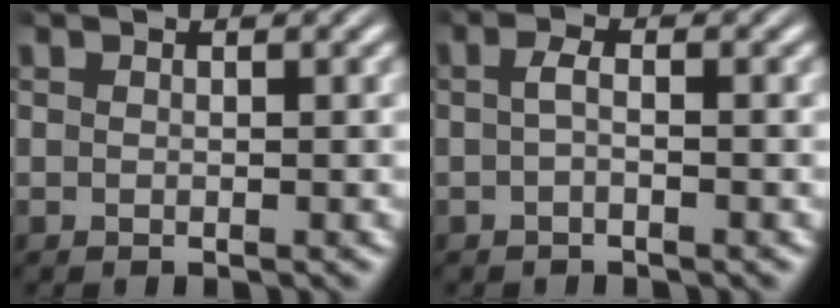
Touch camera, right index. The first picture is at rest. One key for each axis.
{"total": 1.3, "fx": -0.4, "fy": 0.0, "fz": 1.2, "tx": -0.027, "ty": -0.003, "tz": -0.006}